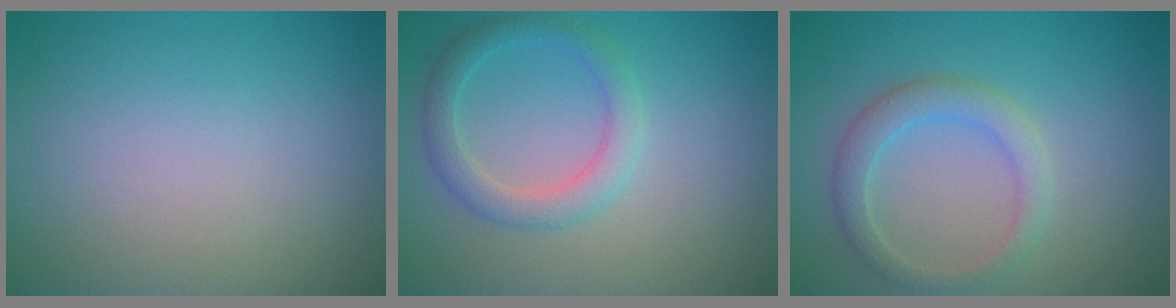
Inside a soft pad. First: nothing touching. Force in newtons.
{"total": 2.8, "press": 2.8, "slide": 0.0}
{"total": 2.8, "press": 2.8, "slide": 0.3}